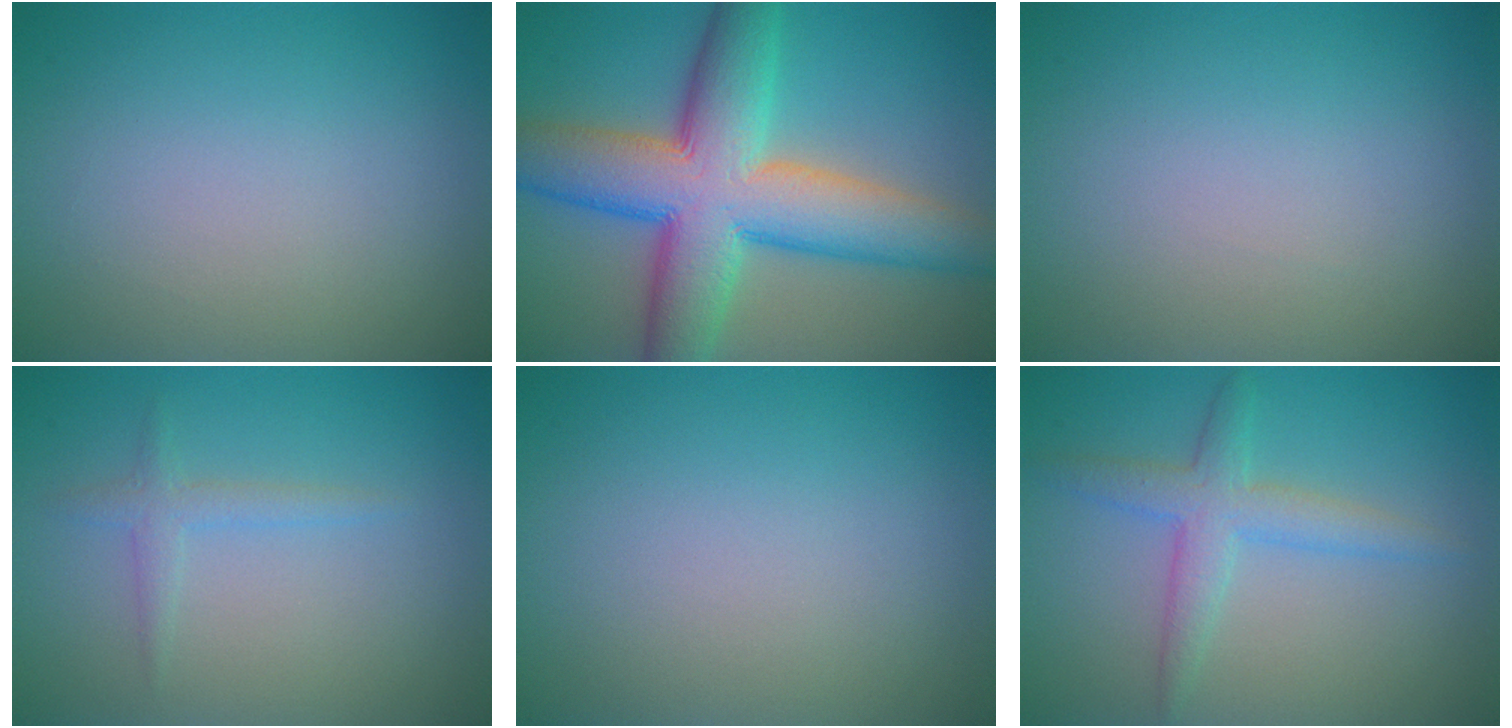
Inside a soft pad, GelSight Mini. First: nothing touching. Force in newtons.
{"total": 12.2, "press": 12.2, "slide": 0.4}
{"total": 0.0}
{"total": 1.5, "press": 1.4, "slide": 0.2}
{"total": 0.0}
{"total": 3.2, "press": 3.2, "slide": 0.1}